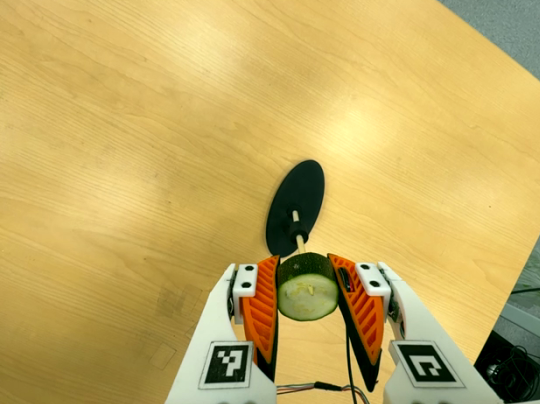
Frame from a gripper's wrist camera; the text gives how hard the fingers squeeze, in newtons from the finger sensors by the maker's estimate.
{"total": 13.0, "left": 13.3, "right": 12.6}